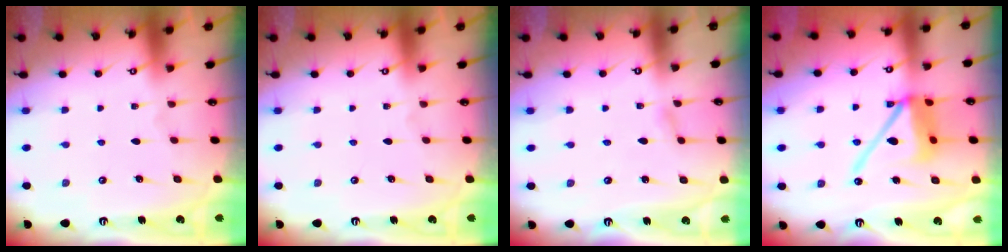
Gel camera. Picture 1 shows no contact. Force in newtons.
{"total": 0.0}
{"total": 1.3, "press": 1.3, "slide": 0.1}
{"total": 14.0, "press": 13.8, "slide": 2.0}